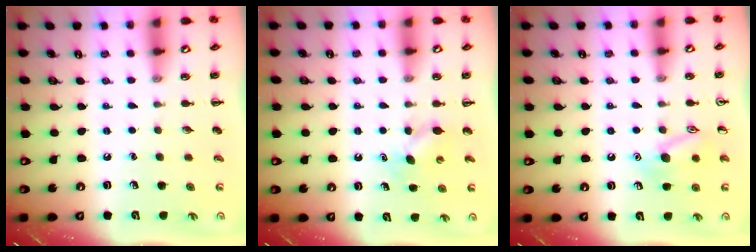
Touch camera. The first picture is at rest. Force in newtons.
{"total": 4.1, "press": 3.9, "slide": 1.3}
{"total": 10.9, "press": 10.9, "slide": 0.7}